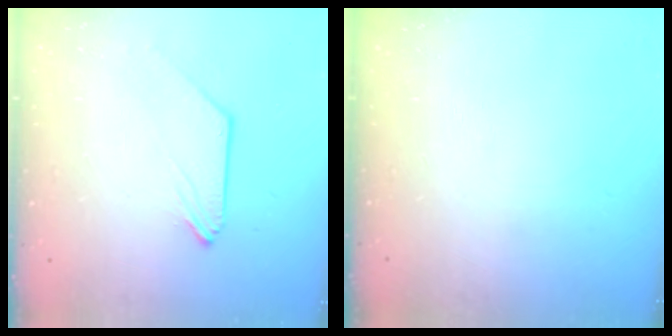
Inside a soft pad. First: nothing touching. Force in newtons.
{"total": 0.0}